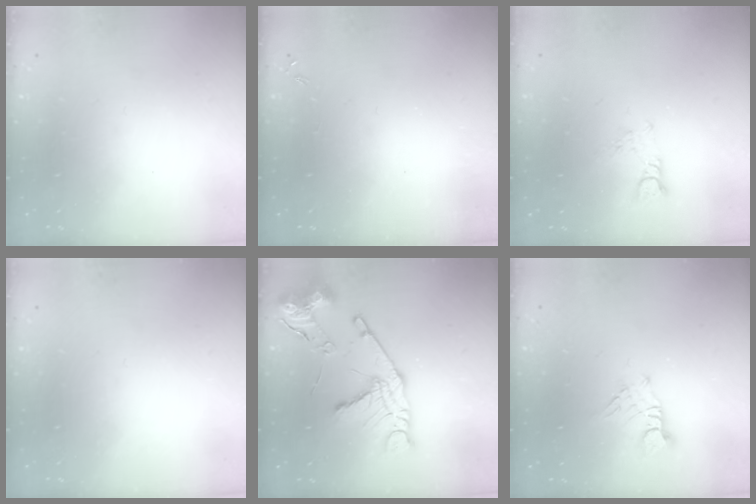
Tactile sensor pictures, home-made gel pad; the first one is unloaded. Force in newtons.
{"total": 0.0}
{"total": 3.1, "press": 3.1, "slide": 0.2}
{"total": 0.0}
{"total": 16.9, "press": 16.8, "slide": 1.7}
{"total": 3.1, "press": 3.1, "slide": 0.3}